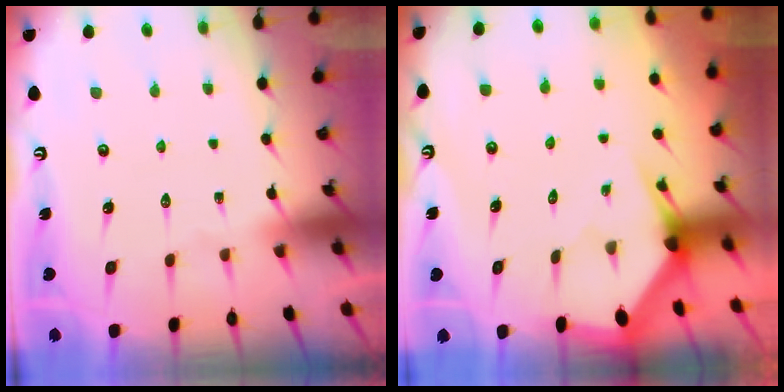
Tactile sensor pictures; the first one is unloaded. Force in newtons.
{"total": 3.0, "press": 3.0, "slide": 0.2}